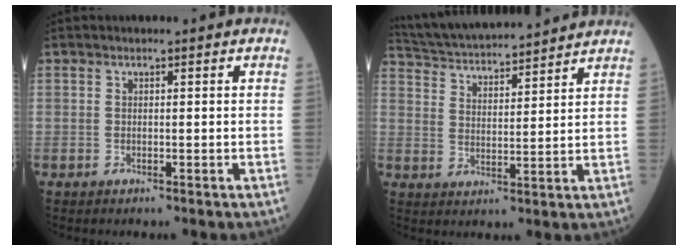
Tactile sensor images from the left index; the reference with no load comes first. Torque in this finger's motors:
{"motor_torque": [-0.37, -0.78, 0.13, 0.06]}